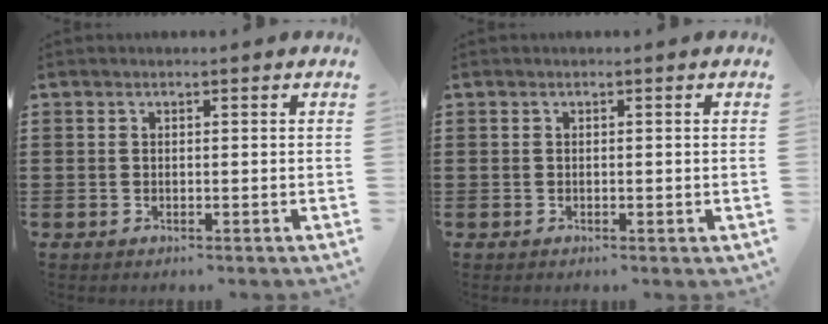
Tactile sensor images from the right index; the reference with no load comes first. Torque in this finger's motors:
{"motor_torque": [0.25, -0.24, 0.09, 0.00]}